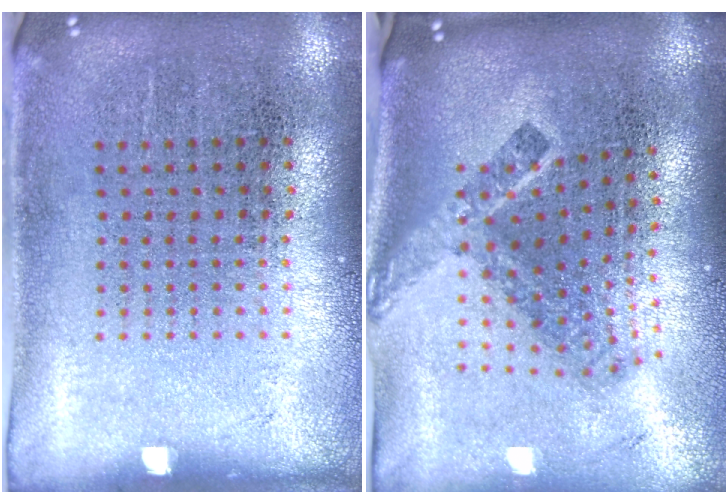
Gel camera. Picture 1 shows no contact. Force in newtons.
{"total": 2.5, "press": 1.6, "slide": 1.9}